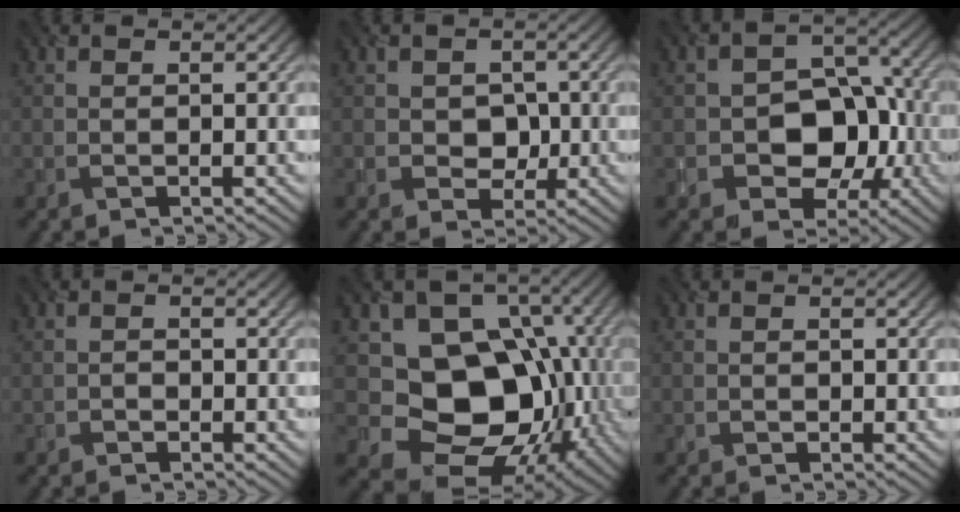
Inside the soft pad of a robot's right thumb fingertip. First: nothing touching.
{"total": 2.8, "force": [-0.5, 2.7, 0.5], "torque": [-0.012, -0.013, -0.014]}
{"total": 7.7, "force": [-2.5, 6.1, 3.9], "torque": [-0.048, -0.008, -0.047]}
{"total": 1.1, "force": [-0.9, 0.6, -0.3], "torque": [0.006, -0.008, -0.013]}
{"total": 14.0, "force": [-0.9, 11.5, 8.0], "torque": [-0.110, -0.033, -0.018]}
{"total": 0.6, "force": [-0.3, 0.5, -0.2], "torque": [0.005, -0.007, 0.000]}